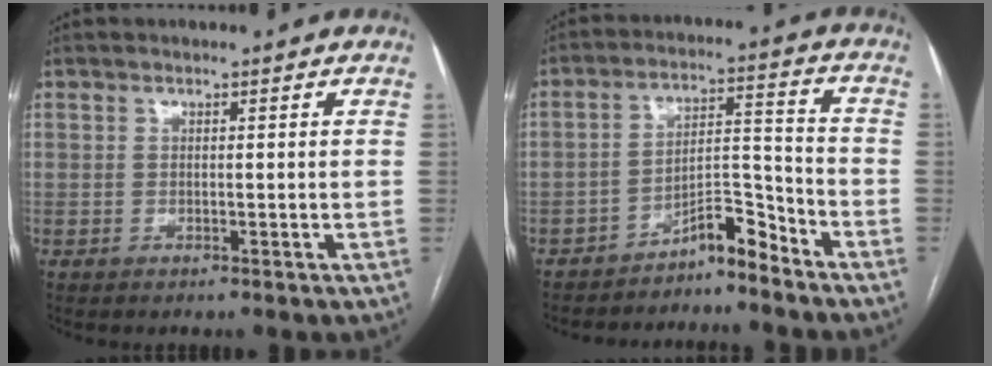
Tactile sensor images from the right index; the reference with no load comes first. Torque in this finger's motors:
{"motor_torque": [-0.42, 0.35, -0.17, -0.07]}